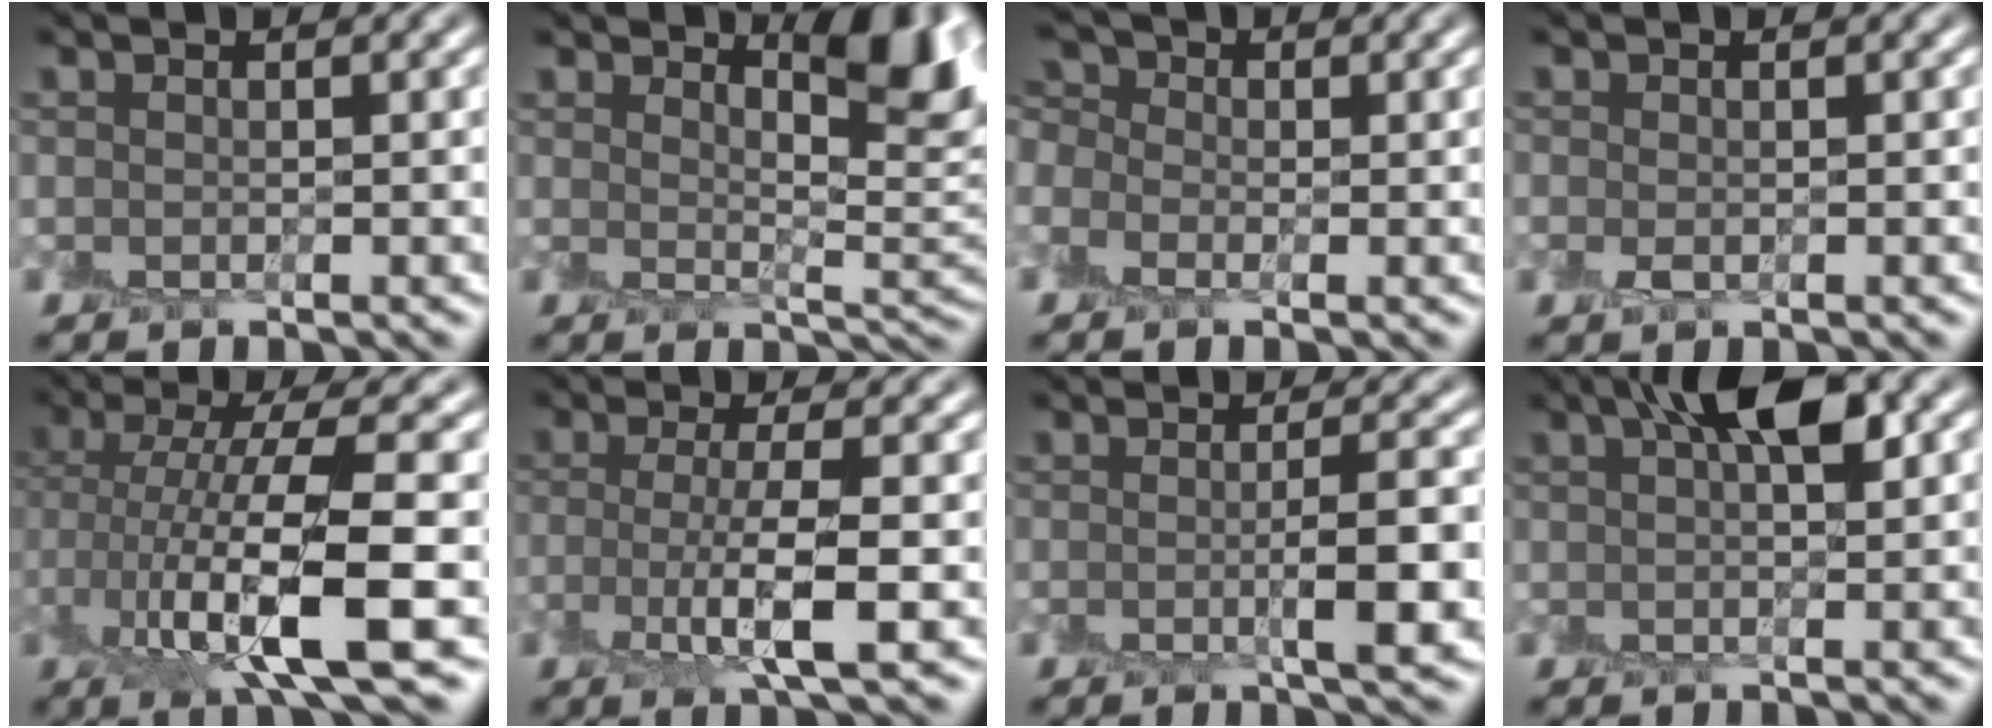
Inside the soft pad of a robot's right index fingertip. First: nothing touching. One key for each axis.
{"total": 5.6, "fx": 3.6, "fy": 1.4, "fz": 4.1, "tx": -0.051, "ty": -0.007, "tz": 0.054}
{"total": 3.6, "fx": -0.2, "fy": 2.9, "fz": 2.1, "tx": -0.051, "ty": 0.015, "tz": -0.016}
{"total": 1.1, "fx": -0.3, "fy": 0.8, "fz": 0.7, "tx": -0.017, "ty": -0.003, "tz": -0.004}
{"total": 8.6, "fx": -1.5, "fy": 2.0, "fz": 8.2, "tx": -0.156, "ty": -0.001, "tz": -0.024}
{"total": 4.4, "fx": -1.0, "fy": 0.7, "fz": 4.3, "tx": -0.083, "ty": -0.009, "tz": -0.022}
{"total": 3.7, "fx": -0.5, "fy": 0.5, "fz": 3.6, "tx": -0.055, "ty": -0.003, "tz": -0.011}
{"total": 5.3, "fx": 2.3, "fy": 1.6, "fz": 4.5, "tx": -0.072, "ty": 0.010, "tz": 0.029}